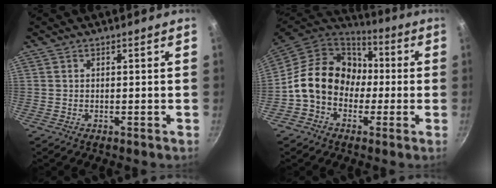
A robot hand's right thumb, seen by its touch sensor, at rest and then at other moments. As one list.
[{"total": 16.7, "force": [-0.9, 13.8, 9.3], "torque": [-0.119, 0.049, -0.031]}]